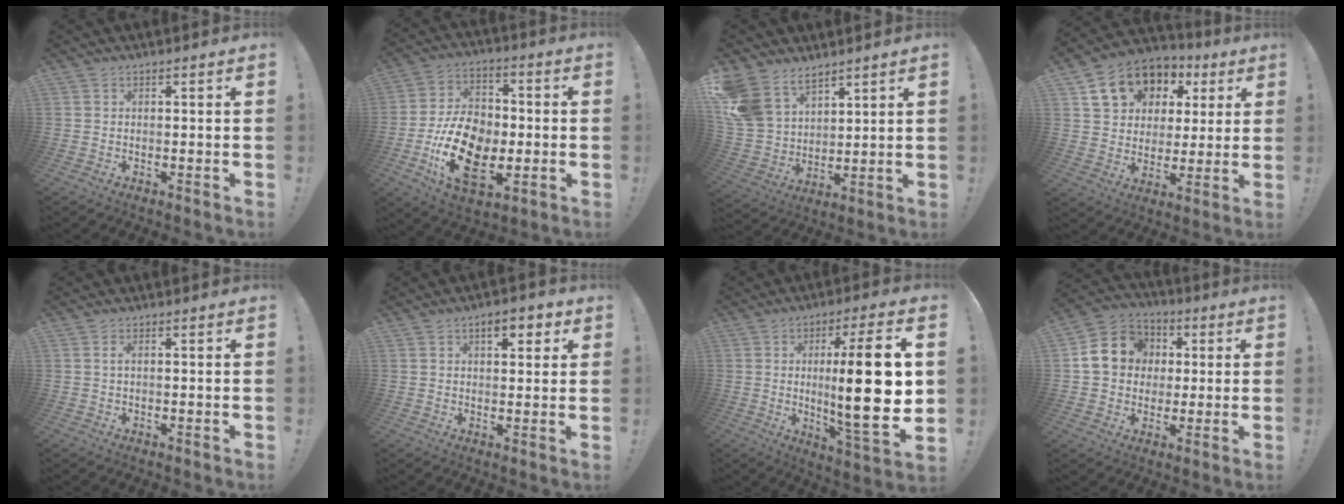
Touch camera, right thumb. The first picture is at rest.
{"total": 20.0, "force": [-5.4, 13.3, 13.9], "torque": [-0.246, 0.031, -0.083]}
{"total": 13.7, "force": [9.3, 8.7, 5.2], "torque": [-0.112, -0.062, 0.188]}
{"total": 15.3, "force": [7.1, 11.8, 6.7], "torque": [-0.102, -0.028, 0.146]}
{"total": 1.0, "force": [0.1, 0.0, 1.0], "torque": [-0.021, 0.000, 0.001]}
{"total": 6.1, "force": [3.0, 3.0, 4.4], "torque": [-0.044, -0.009, 0.044]}
{"total": 20.2, "force": [1.2, 2.9, 20.0], "torque": [-0.328, -0.024, 0.009]}
{"total": 13.8, "force": [2.2, 12.2, 6.1], "torque": [-0.083, 0.013, 0.052]}